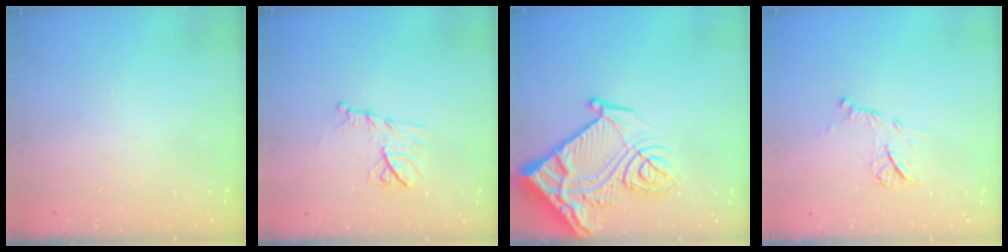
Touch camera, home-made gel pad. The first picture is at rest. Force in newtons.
{"total": 11.2, "press": 11.2, "slide": 0.5}
{"total": 22.5, "press": 22.3, "slide": 2.7}
{"total": 10.1, "press": 10.1, "slide": 0.5}